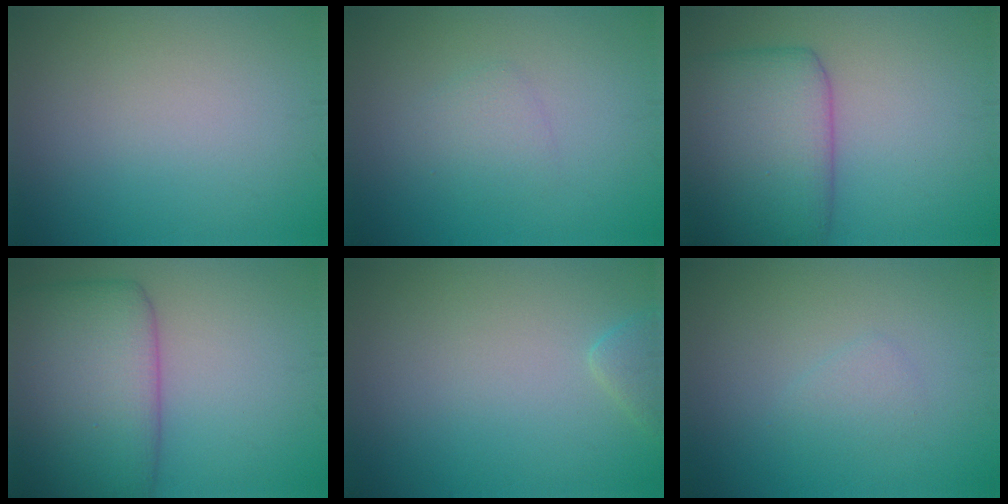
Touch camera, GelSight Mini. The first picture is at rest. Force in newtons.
{"total": 1.5, "press": 1.5, "slide": 0.0}
{"total": 8.3, "press": 8.3, "slide": 0.2}
{"total": 9.2, "press": 9.2, "slide": 0.1}
{"total": 1.3, "press": 1.3, "slide": 0.1}
{"total": 1.1, "press": 1.1, "slide": 0.1}